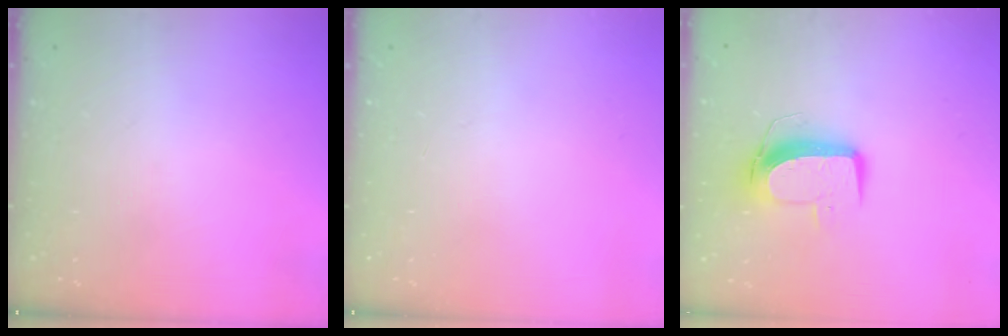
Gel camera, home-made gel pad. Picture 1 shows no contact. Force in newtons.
{"total": 0.0}
{"total": 10.3, "press": 10.3, "slide": 0.8}